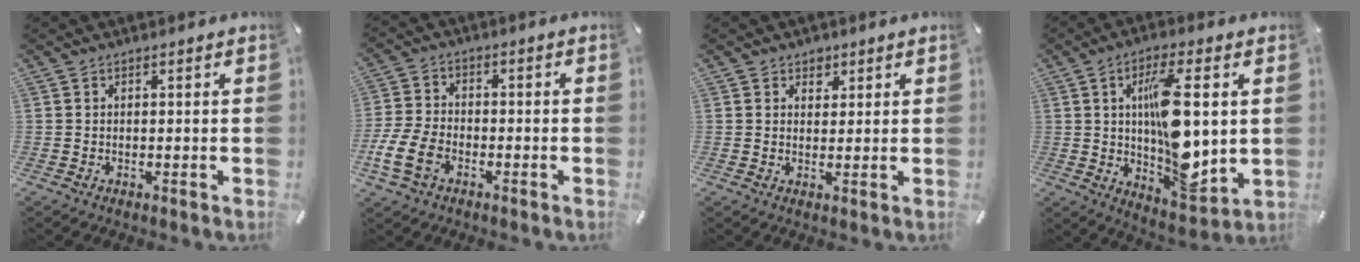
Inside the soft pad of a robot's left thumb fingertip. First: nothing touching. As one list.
[{"total": 9.4, "force": [-4.2, 6.3, 5.6], "torque": [-0.131, 0.016, -0.078]}, {"total": 2.4, "force": [1.3, 1.9, 0.4], "torque": [0.005, -0.003, 0.021]}, {"total": 15.9, "force": [2.2, 6.0, 14.6], "torque": [-0.235, -0.021, 0.034]}]